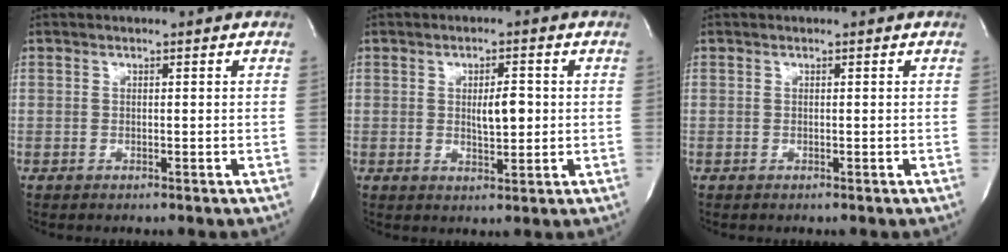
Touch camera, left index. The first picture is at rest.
{"total": 4.1, "force": [0.3, 1.4, 3.9], "torque": [-0.063, -0.001, 0.006]}
{"total": 0.0}